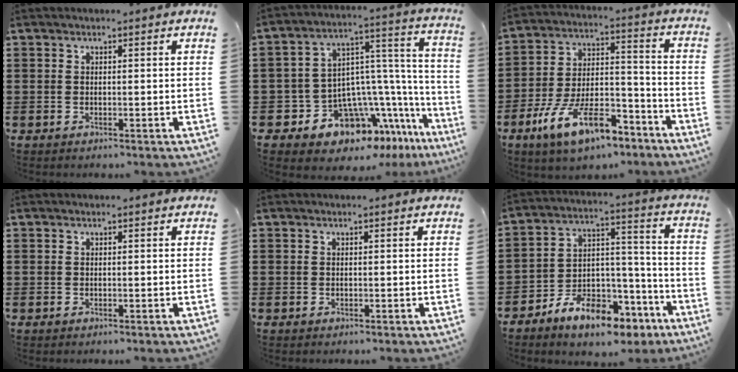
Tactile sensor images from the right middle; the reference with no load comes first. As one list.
[{"total": 9.5, "force": [-6.6, 6.0, 3.4], "torque": [-0.090, -0.016, -0.122]}, {"total": 12.7, "force": [-8.7, 4.3, 8.2], "torque": [-0.158, 0.030, -0.166]}, {"total": 0.0}, {"total": 0.0}, {"total": 9.5, "force": [-7.4, 4.5, 3.9], "torque": [-0.064, 0.038, -0.131]}]